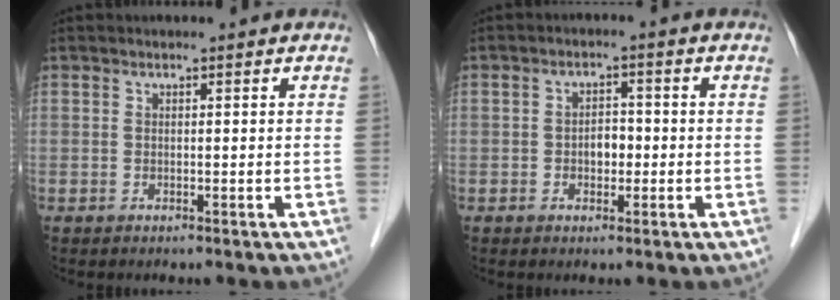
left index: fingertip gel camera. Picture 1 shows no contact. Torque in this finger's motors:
{"motor_torque": [0.04, 0.13, 0.09, 0.00]}